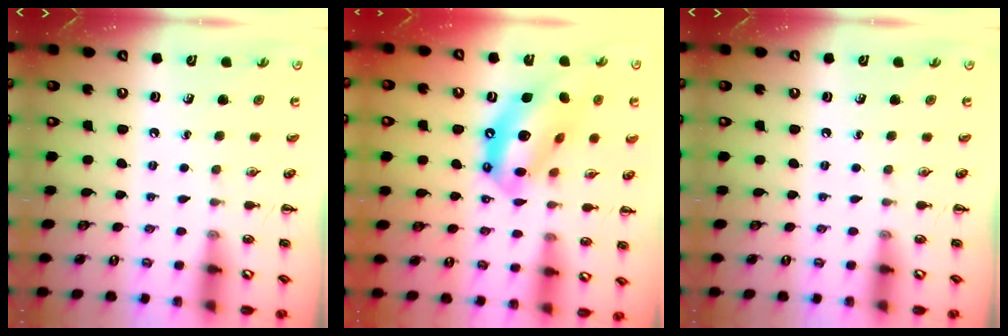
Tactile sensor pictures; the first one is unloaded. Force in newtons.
{"total": 16.6, "press": 16.0, "slide": 4.4}
{"total": 0.0}